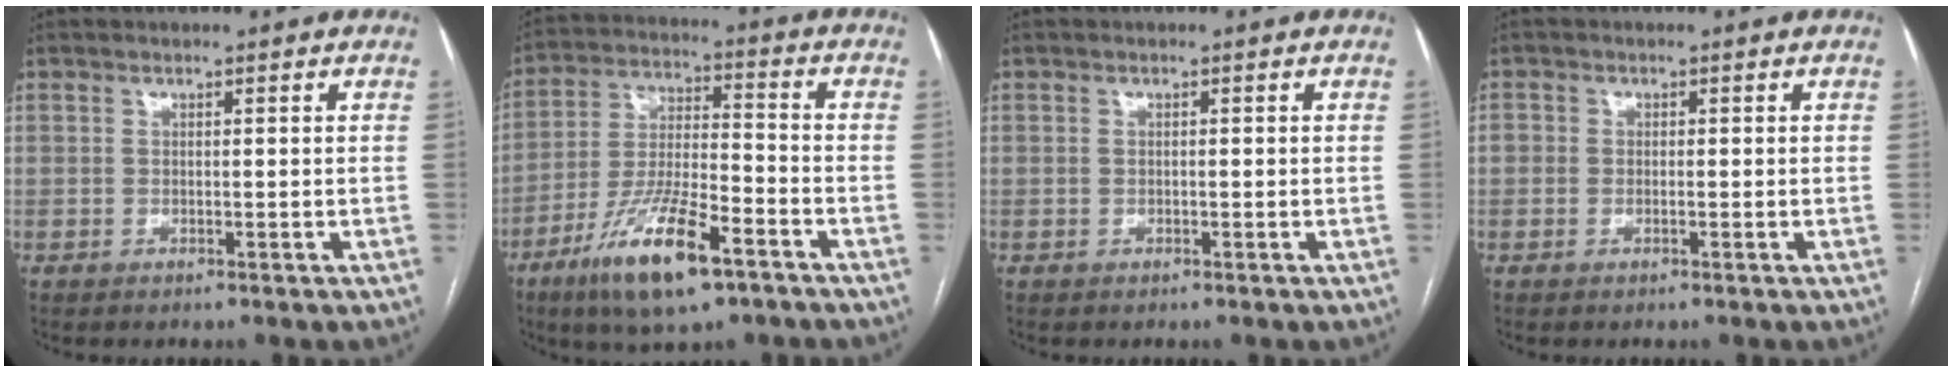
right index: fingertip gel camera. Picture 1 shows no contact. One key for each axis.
{"total": 14.6, "fx": -8.5, "fy": 3.2, "fz": 11.4, "tx": -0.224, "ty": -0.017, "tz": -0.148}
{"total": 0.0}
{"total": 2.0, "fx": -0.4, "fy": 1.5, "fz": 1.2, "tx": -0.027, "ty": 0.004, "tz": -0.006}